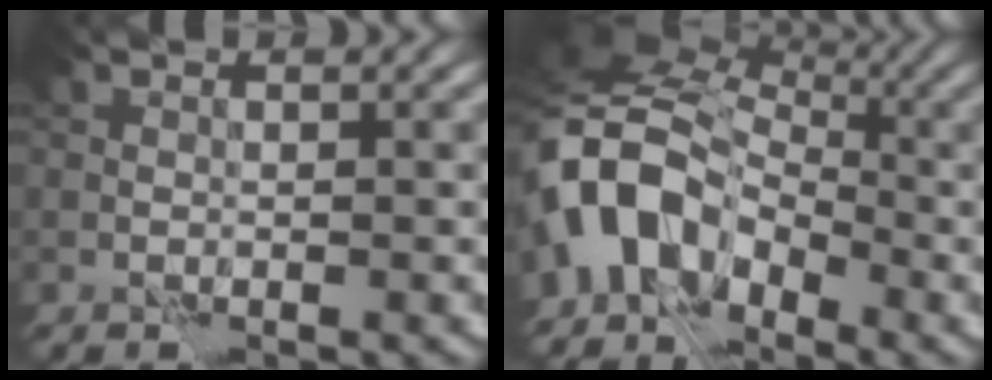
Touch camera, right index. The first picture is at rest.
{"total": 10.3, "force": [-2.8, 7.4, 6.6], "torque": [-0.129, 0.003, -0.061]}